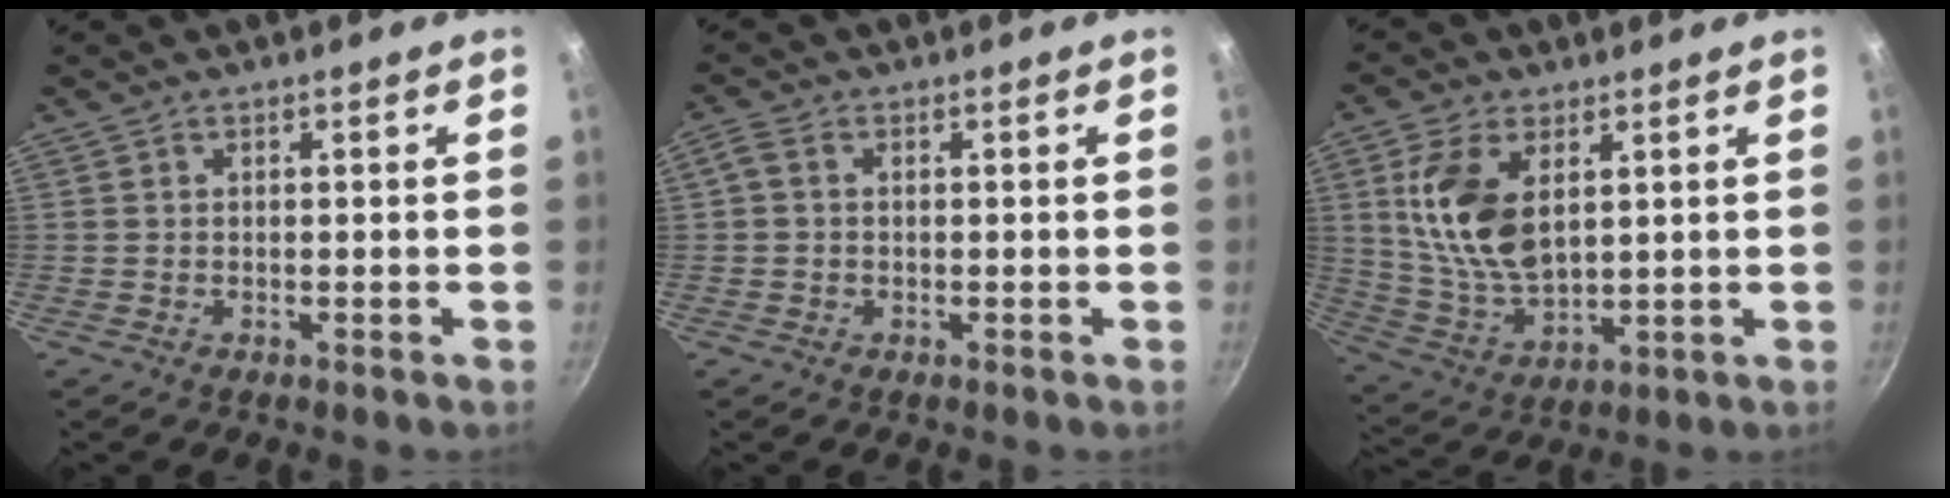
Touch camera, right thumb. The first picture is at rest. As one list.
[{"total": 2.6, "force": [0.2, 1.9, 1.7], "torque": [-0.040, 0.008, -0.001]}, {"total": 13.9, "force": [3.9, 7.8, 10.9], "torque": [-0.203, -0.024, 0.086]}]